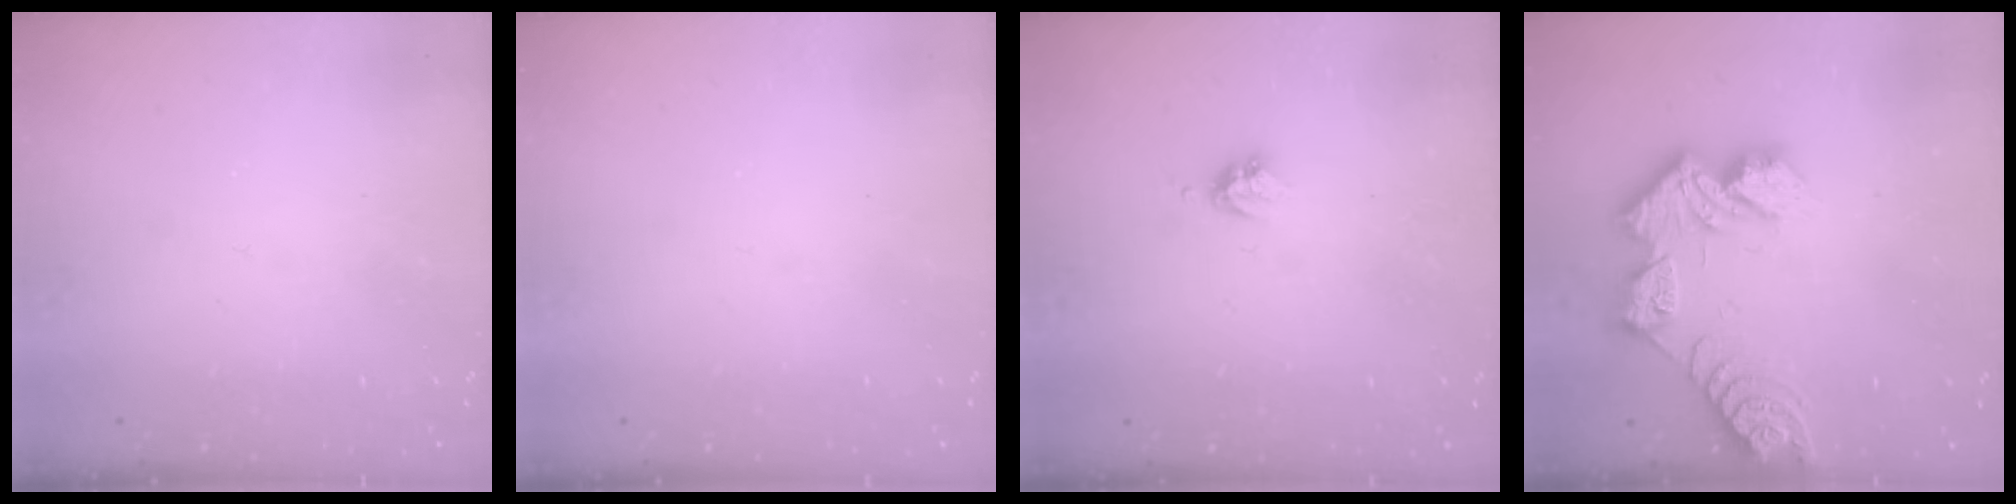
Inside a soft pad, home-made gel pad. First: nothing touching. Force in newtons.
{"total": 0.0}
{"total": 3.0, "press": 3.0, "slide": 0.4}
{"total": 12.3, "press": 12.2, "slide": 1.0}